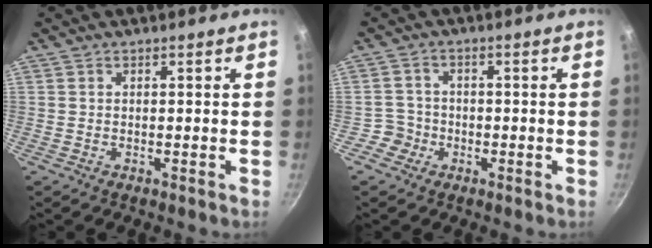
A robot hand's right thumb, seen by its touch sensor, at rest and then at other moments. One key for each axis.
{"total": 3.2, "fx": -1.4, "fy": 2.9, "fz": -0.2, "tx": 0.022, "ty": 0.013, "tz": -0.035}